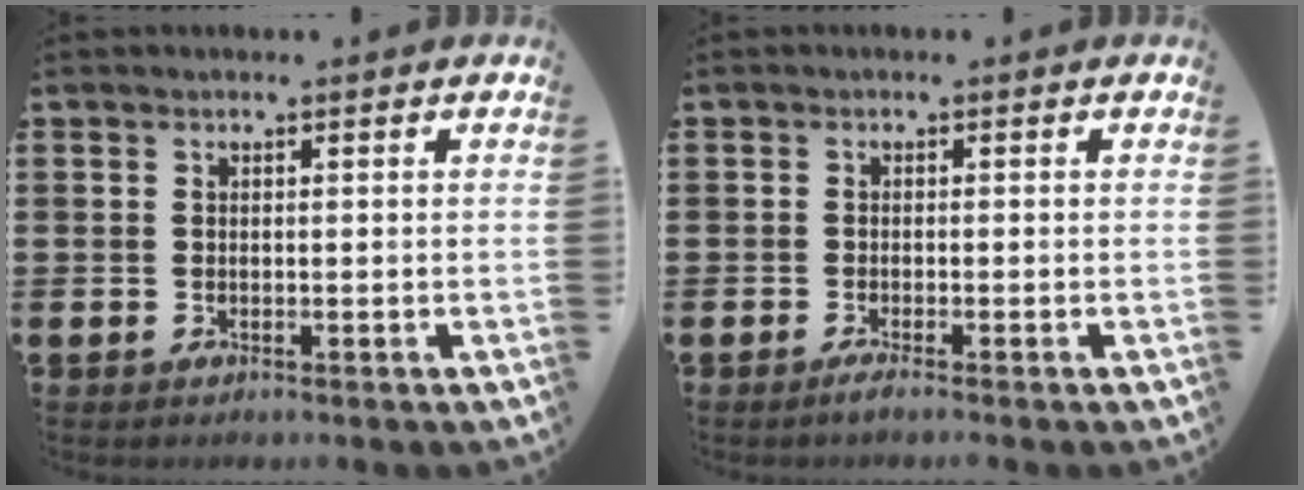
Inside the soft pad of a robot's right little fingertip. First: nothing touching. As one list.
[{"total": 0.9, "force": [-0.6, 0.0, 0.6], "torque": [-0.009, -0.003, -0.011]}]